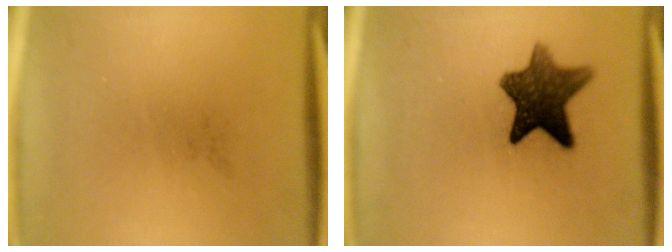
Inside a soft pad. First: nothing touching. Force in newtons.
{"total": 10.0}